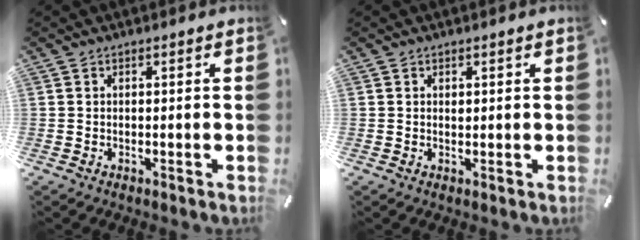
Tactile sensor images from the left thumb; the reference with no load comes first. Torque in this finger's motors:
{"motor_torque": [0.16, 0.13, 0.15, -0.29, -0.04]}